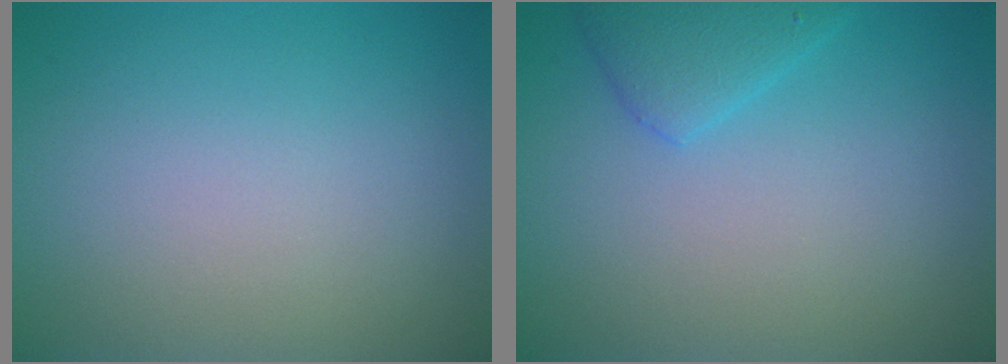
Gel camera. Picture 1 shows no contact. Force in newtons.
{"total": 2.4, "press": 2.4, "slide": 0.2}